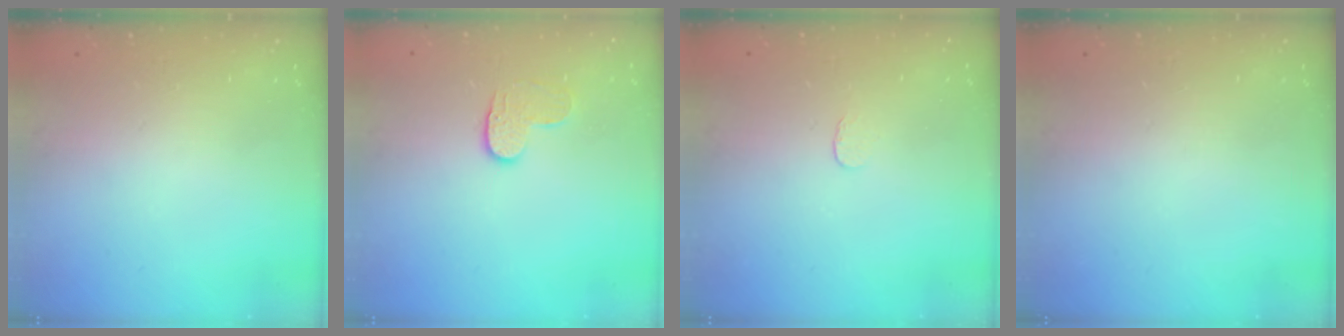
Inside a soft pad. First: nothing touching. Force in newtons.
{"total": 5.7, "press": 5.7, "slide": 0.4}
{"total": 2.6, "press": 2.6, "slide": 0.2}
{"total": 0.0}